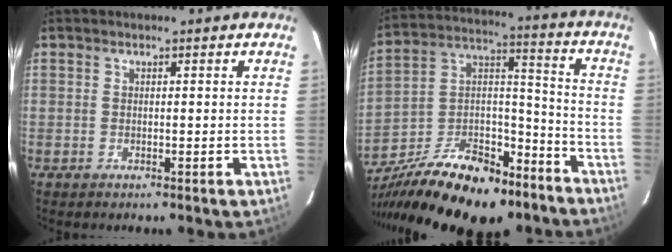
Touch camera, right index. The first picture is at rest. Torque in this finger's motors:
{"motor_torque": [1.14, -1.00, 0.79, 0.14]}